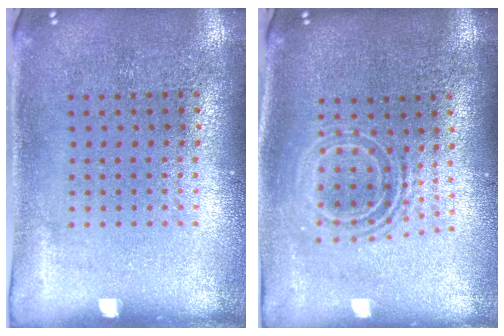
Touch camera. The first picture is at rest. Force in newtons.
{"total": 1.7, "press": 1.3, "slide": 1.1}